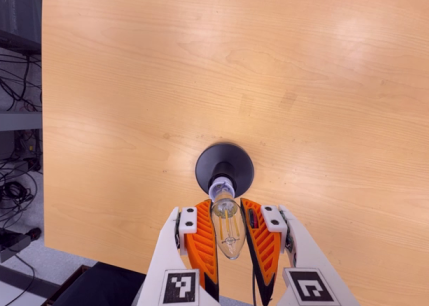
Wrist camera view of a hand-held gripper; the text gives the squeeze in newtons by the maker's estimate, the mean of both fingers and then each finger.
{"total": 21.0, "left": 22.0, "right": 20.0}